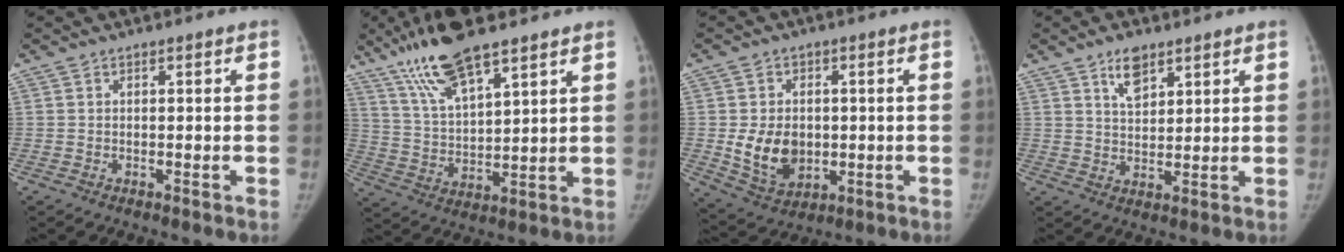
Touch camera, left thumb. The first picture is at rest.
{"total": 13.9, "force": [9.9, 3.2, 9.2], "torque": [-0.172, -0.036, 0.200]}
{"total": 9.8, "force": [-0.5, 7.4, 6.4], "torque": [-0.084, -0.010, 0.012]}
{"total": 5.6, "force": [3.7, 2.7, 3.3], "torque": [-0.039, -0.025, 0.065]}